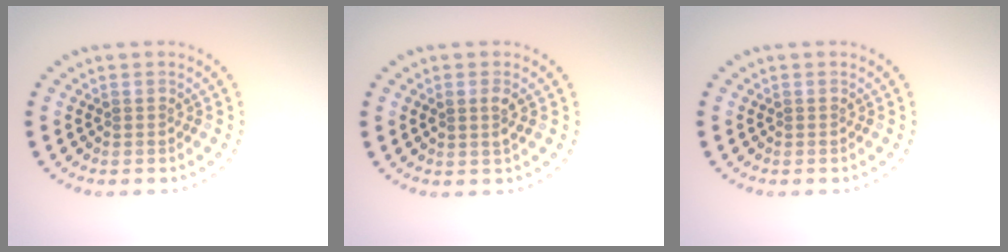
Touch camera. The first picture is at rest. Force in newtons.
{"total": 1.1, "press": 1.1, "slide": 0.3}
{"total": 0.0}